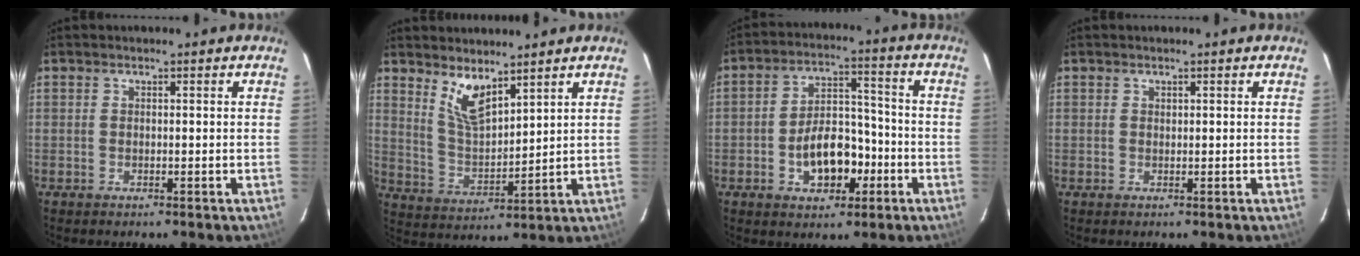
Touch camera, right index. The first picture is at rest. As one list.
[{"total": 7.3, "force": [5.2, 2.4, 4.6], "torque": [-0.087, -0.008, 0.110]}, {"total": 10.6, "force": [-3.9, 6.2, 7.7], "torque": [-0.144, 0.024, -0.052]}, {"total": 0.0}]